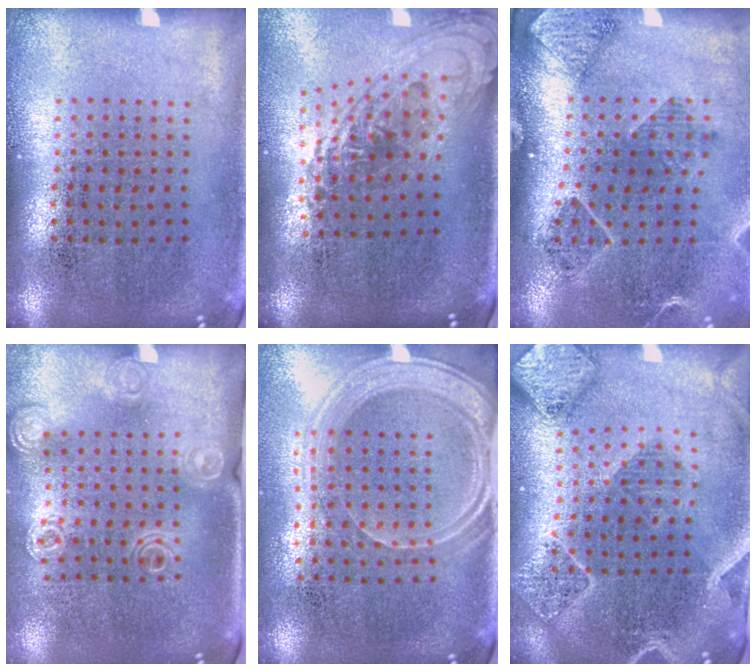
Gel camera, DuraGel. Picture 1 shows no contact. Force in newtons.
{"total": 1.5, "press": 1.3, "slide": 0.7}
{"total": 1.5, "press": 1.5, "slide": 0.2}
{"total": 1.3, "press": 1.3, "slide": 0.3}
{"total": 1.9, "press": 1.7, "slide": 0.9}
{"total": 2.4, "press": 2.2, "slide": 1.0}